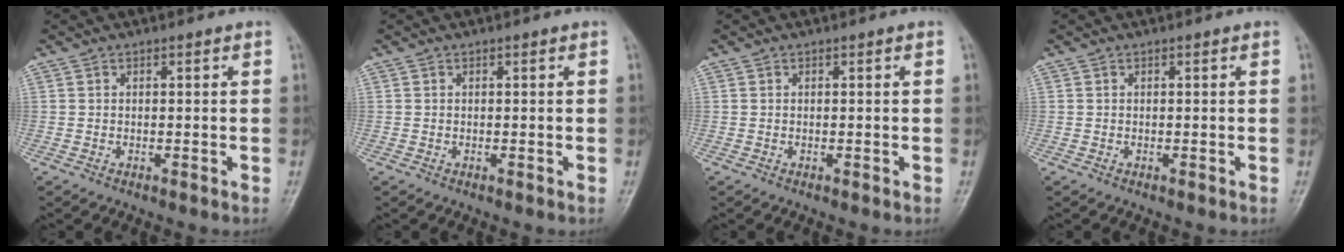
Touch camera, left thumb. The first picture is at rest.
{"total": 0.0}
{"total": 0.0}
{"total": 0.0}